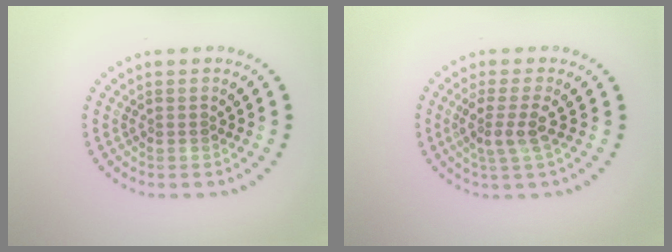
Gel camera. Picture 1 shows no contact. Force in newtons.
{"total": 2.5, "press": 1.9, "slide": 1.6}